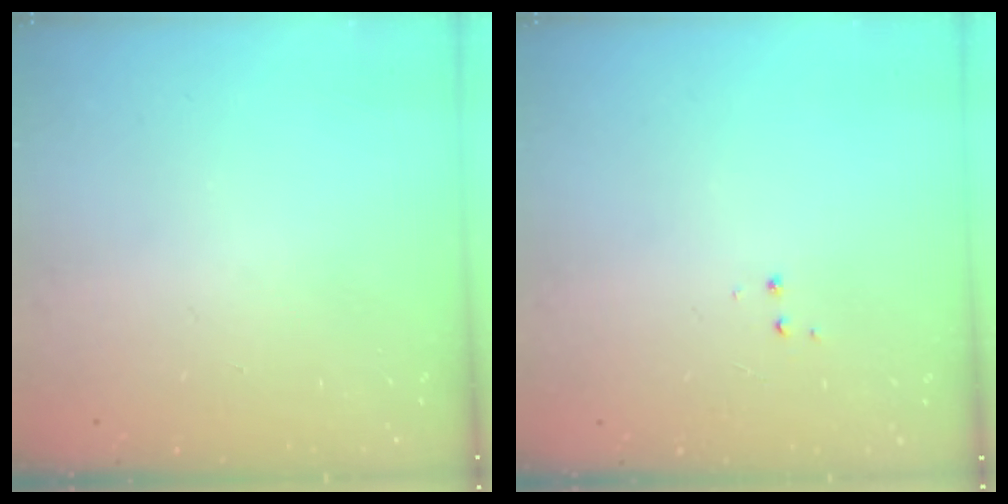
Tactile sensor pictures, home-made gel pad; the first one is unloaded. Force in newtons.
{"total": 3.3, "press": 3.3, "slide": 0.4}